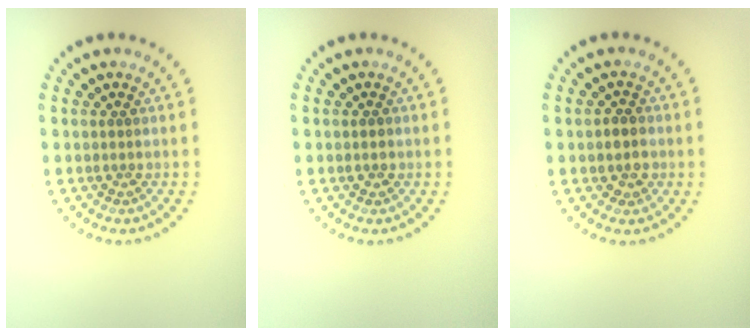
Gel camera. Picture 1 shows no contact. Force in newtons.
{"total": 1.1, "press": 1.1, "slide": 0.1}
{"total": 1.6, "press": 1.6, "slide": 0.5}